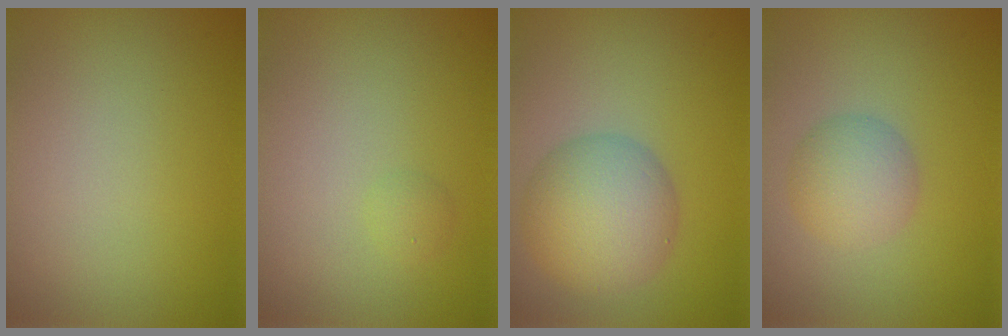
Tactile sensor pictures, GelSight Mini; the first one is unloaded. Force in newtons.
{"total": 0.8, "press": 0.8, "slide": 0.0}
{"total": 6.3, "press": 6.3, "slide": 0.1}
{"total": 3.3, "press": 3.3, "slide": 0.0}